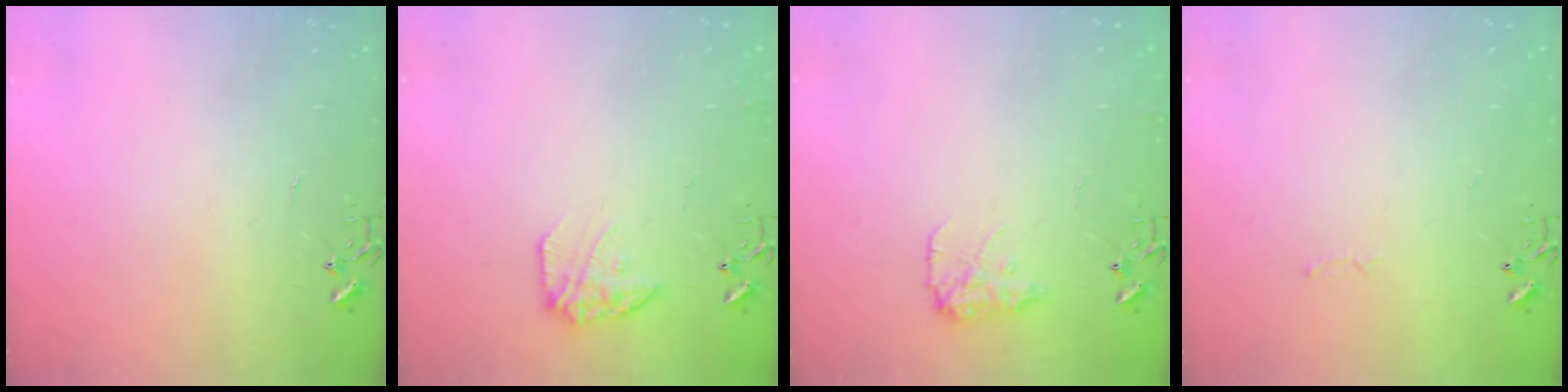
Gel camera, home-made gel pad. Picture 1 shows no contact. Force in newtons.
{"total": 12.1, "press": 12.0, "slide": 0.6}
{"total": 9.8, "press": 9.8, "slide": 0.2}
{"total": 2.8, "press": 2.8, "slide": 0.4}